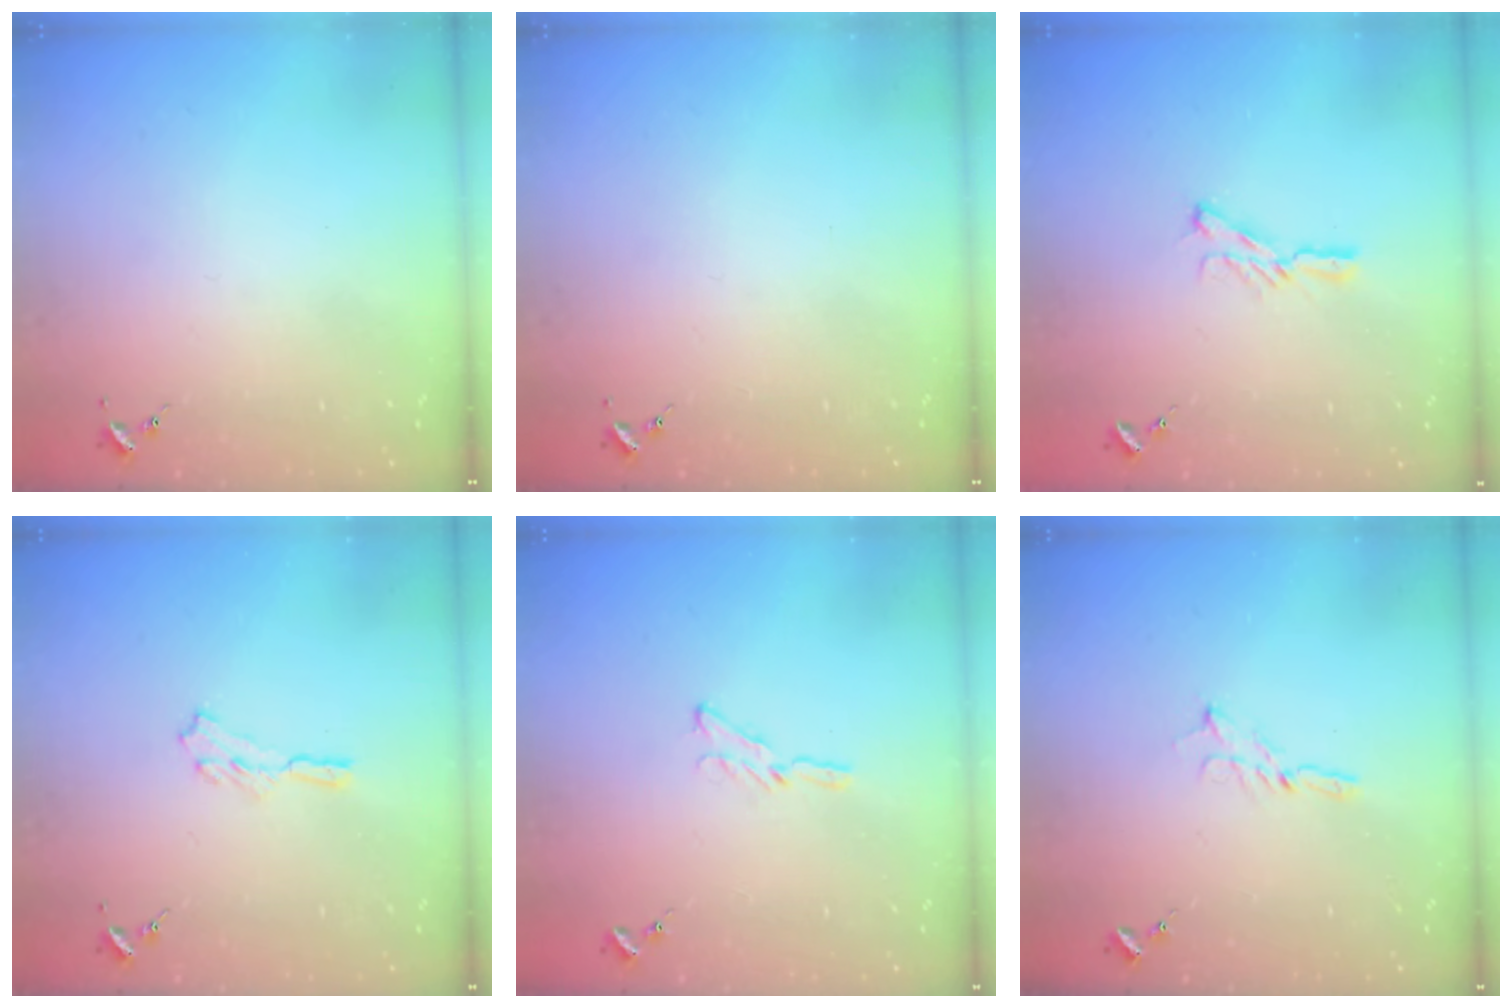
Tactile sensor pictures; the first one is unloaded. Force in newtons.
{"total": 0.0}
{"total": 6.4, "press": 6.3, "slide": 0.6}
{"total": 3.9, "press": 3.8, "slide": 0.4}
{"total": 4.4, "press": 4.4, "slide": 0.5}
{"total": 2.0, "press": 2.0, "slide": 0.2}